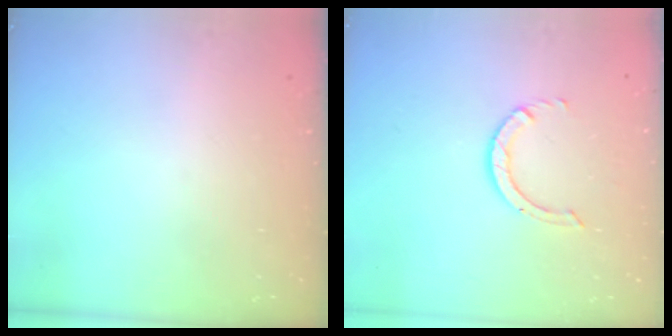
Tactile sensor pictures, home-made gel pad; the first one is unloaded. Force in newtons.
{"total": 2.9, "press": 2.9, "slide": 0.2}